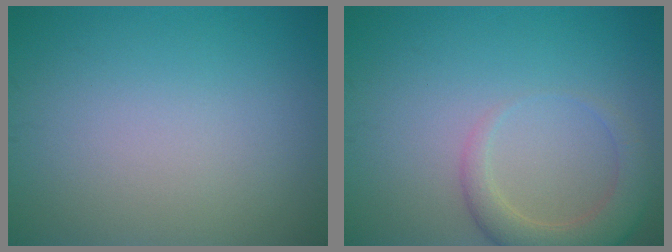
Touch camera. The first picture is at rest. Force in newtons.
{"total": 3.7, "press": 3.7, "slide": 0.3}